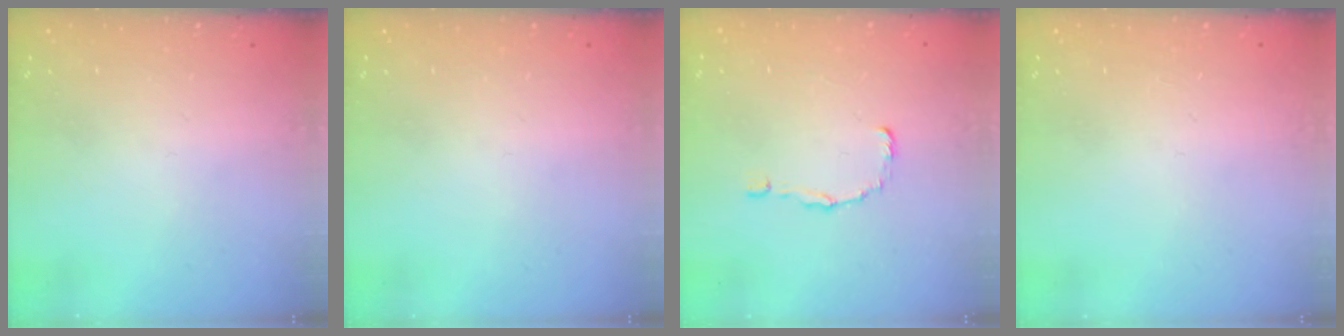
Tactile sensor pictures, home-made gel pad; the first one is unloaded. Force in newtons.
{"total": 0.0}
{"total": 1.5, "press": 1.5, "slide": 0.1}
{"total": 0.0}